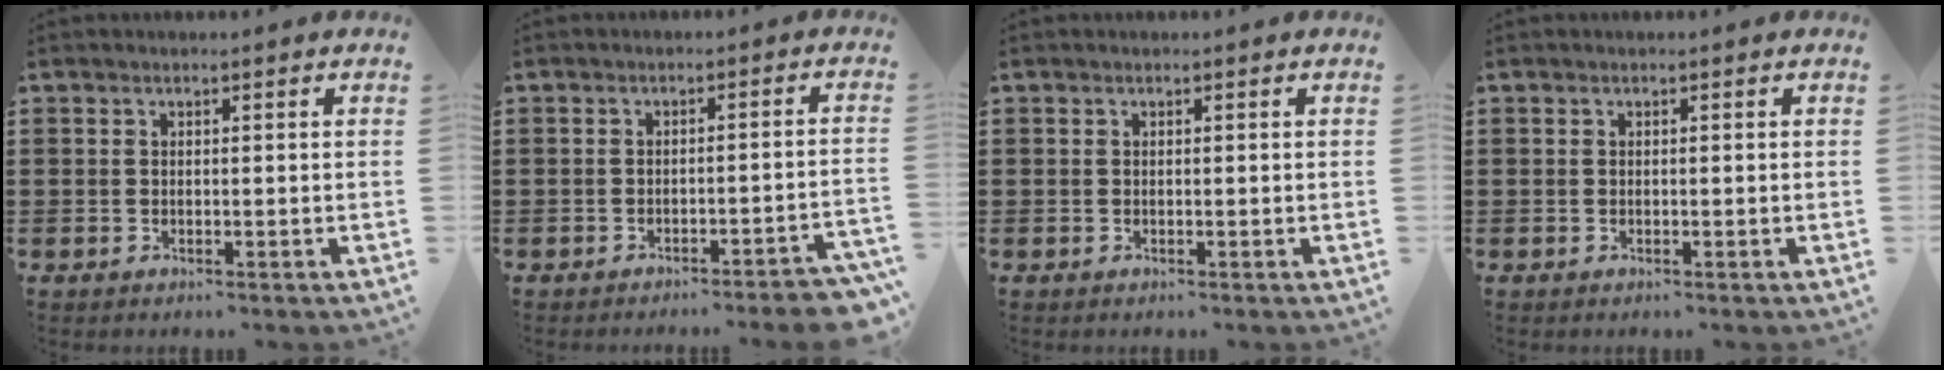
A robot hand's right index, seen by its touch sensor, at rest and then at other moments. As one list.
[{"total": 3.2, "force": [-2.8, -0.3, 1.5], "torque": [-0.026, -0.009, -0.056]}, {"total": 0.0}, {"total": 0.0}]